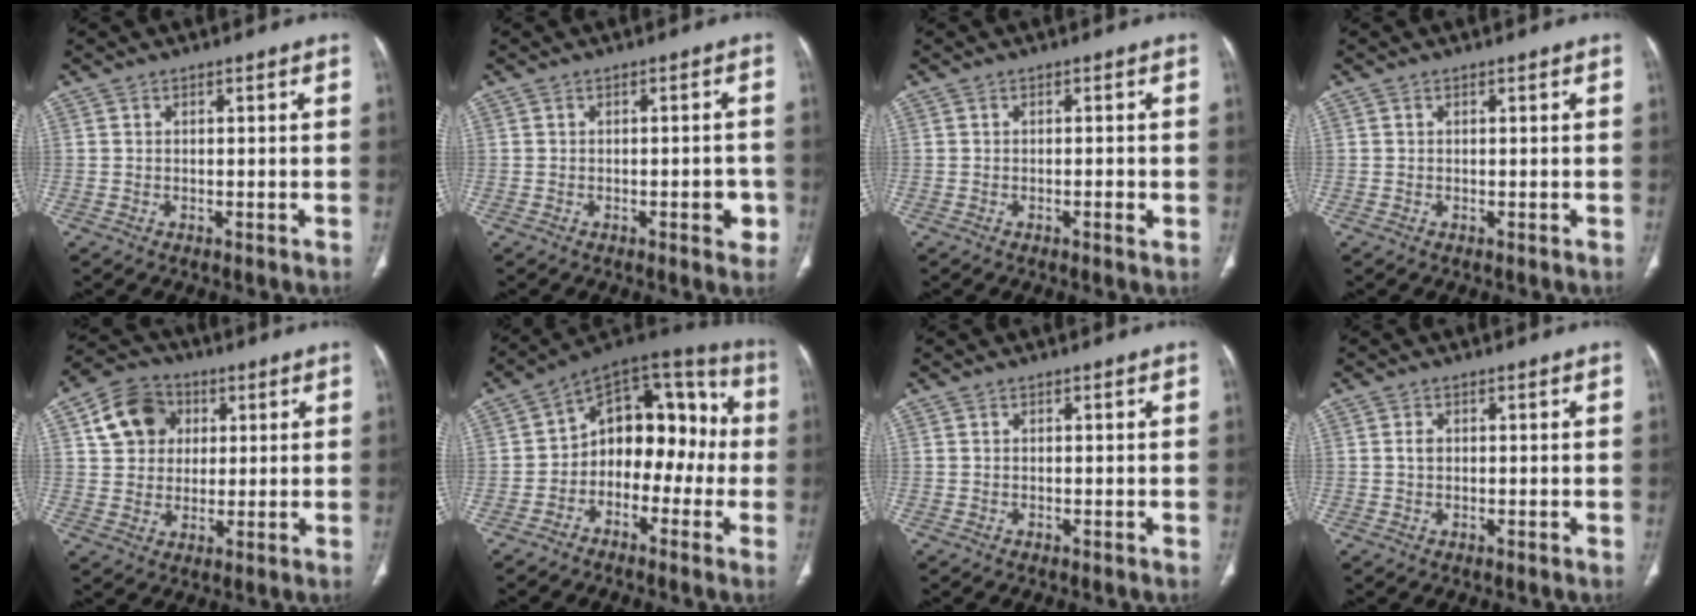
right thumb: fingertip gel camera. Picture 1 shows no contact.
{"total": 3.9, "force": [-1.4, 1.6, 3.2], "torque": [-0.030, 0.006, -0.014]}
{"total": 1.6, "force": [-0.5, 0.5, 1.4], "torque": [-0.022, -0.001, -0.007]}
{"total": 0.0}
{"total": 10.7, "force": [3.4, 8.9, 4.8], "torque": [-0.063, 0.002, 0.055]}
{"total": 15.6, "force": [-2.0, 10.4, 11.4], "torque": [-0.109, 0.061, -0.049]}
{"total": 0.0}
{"total": 1.2, "force": [0.2, 0.9, 0.8], "torque": [-0.014, 0.004, 0.003]}